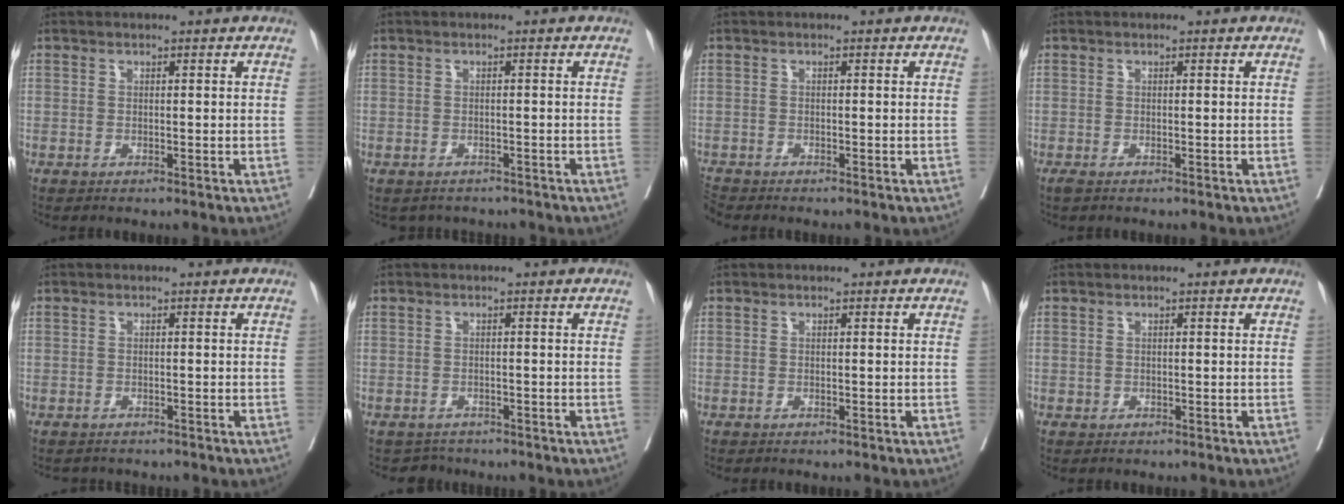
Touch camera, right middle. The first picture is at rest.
{"total": 3.3, "force": [-2.9, 1.5, 0.4], "torque": [-0.002, 0.006, -0.035]}
{"total": 1.8, "force": [-1.8, -0.4, -0.1], "torque": [-0.003, -0.012, -0.036]}
{"total": 0.6, "force": [-0.5, 0.0, 0.4], "torque": [-0.010, -0.005, -0.010]}
{"total": 2.2, "force": [-2.0, 0.9, 0.4], "torque": [-0.012, -0.002, -0.026]}
{"total": 2.0, "force": [-1.7, 0.9, -0.5], "torque": [0.006, 0.000, -0.028]}
{"total": 0.0}
{"total": 0.0}